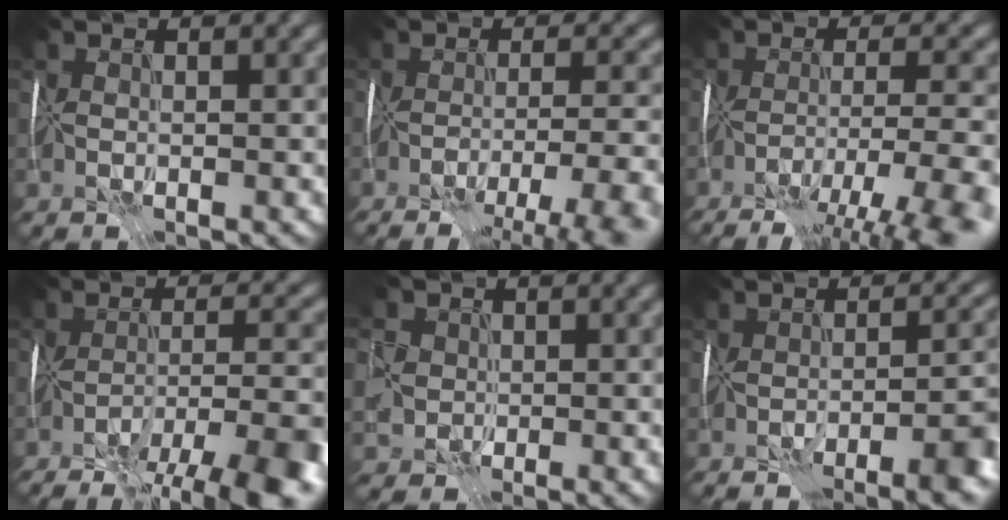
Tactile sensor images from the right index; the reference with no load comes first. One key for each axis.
{"total": 8.2, "fx": -6.4, "fy": 0.8, "fz": 5.2, "tx": -0.073, "ty": -0.018, "tz": -0.083}
{"total": 11.2, "fx": -8.5, "fy": 1.6, "fz": 7.2, "tx": -0.117, "ty": -0.027, "tz": -0.114}
{"total": 9.6, "fx": -7.2, "fy": 1.1, "fz": 6.3, "tx": -0.095, "ty": -0.008, "tz": -0.109}
{"total": 3.3, "fx": -0.3, "fy": 3.1, "fz": 1.2, "tx": -0.035, "ty": 0.009, "tz": -0.013}
{"total": 6.7, "fx": -4.5, "fy": 1.1, "fz": 4.8, "tx": -0.054, "ty": -0.009, "tz": -0.063}